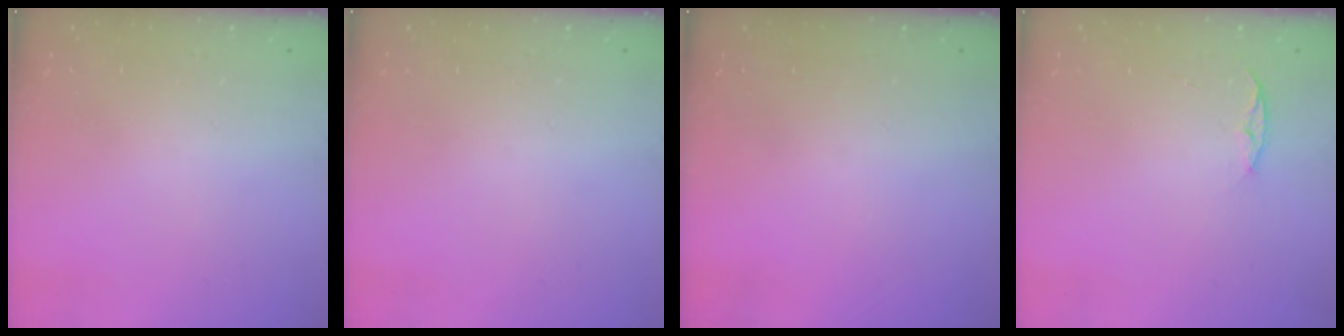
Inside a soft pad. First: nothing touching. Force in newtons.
{"total": 0.0}
{"total": 0.0}
{"total": 4.5, "press": 4.5, "slide": 0.6}